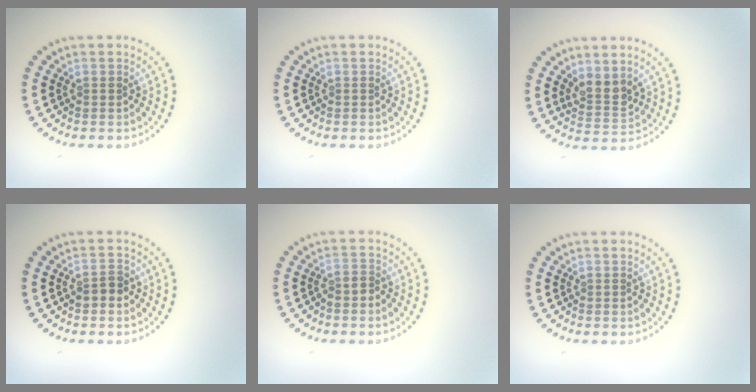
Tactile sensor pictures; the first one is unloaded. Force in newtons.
{"total": 0.0}
{"total": 2.3, "press": 1.9, "slide": 1.3}
{"total": 1.5, "press": 1.4, "slide": 0.5}
{"total": 1.2, "press": 0.8, "slide": 0.9}
{"total": 0.0}